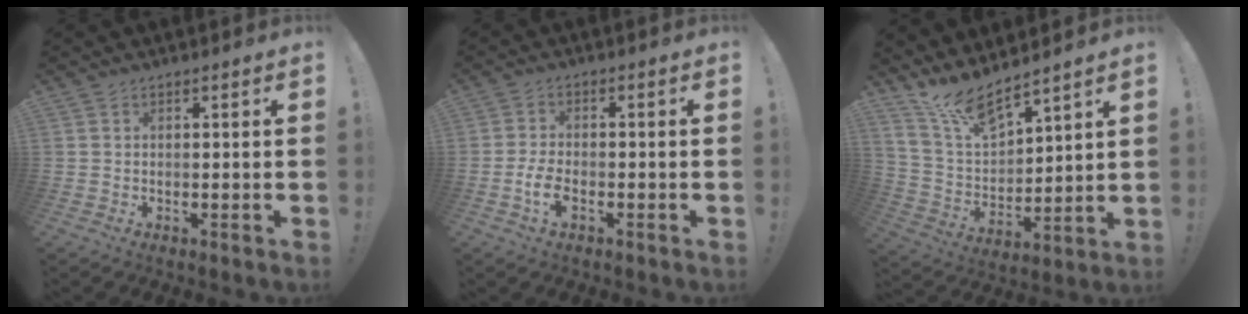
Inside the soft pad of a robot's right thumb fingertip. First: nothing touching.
{"total": 5.4, "force": [-2.5, 2.6, 4.1], "torque": [-0.088, 0.005, -0.040]}
{"total": 11.9, "force": [10.5, 3.2, 4.6], "torque": [-0.105, -0.082, 0.193]}